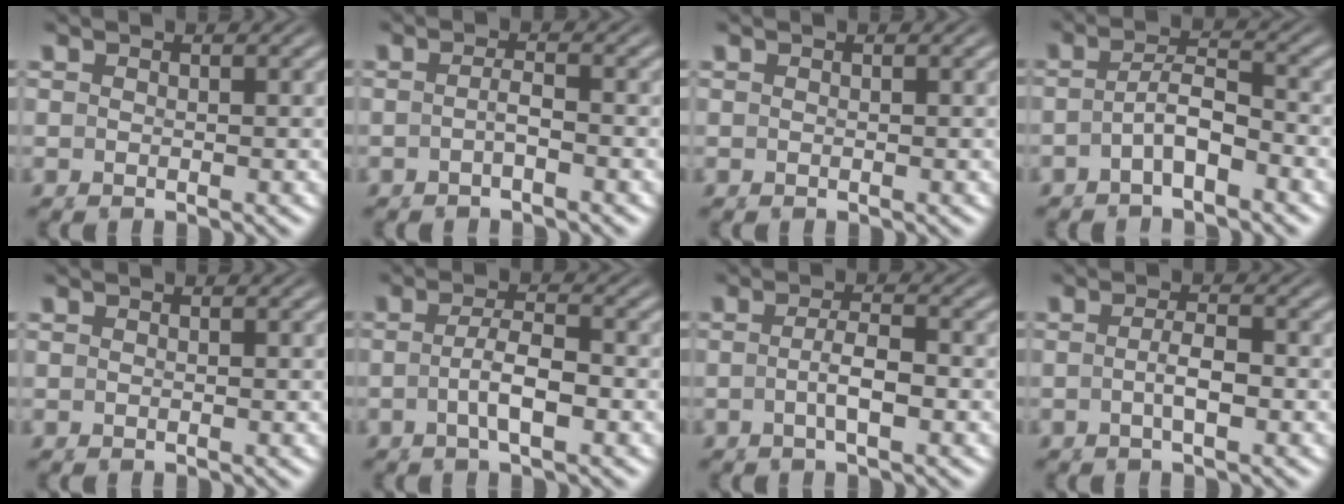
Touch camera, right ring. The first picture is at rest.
{"total": 1.5, "force": [-0.8, -0.3, 1.2], "torque": [-0.019, 0.000, -0.017]}
{"total": 0.0}
{"total": 2.7, "force": [-1.6, 0.7, 2.0], "torque": [-0.033, -0.007, -0.023]}
{"total": 0.0}
{"total": 2.9, "force": [-1.0, 0.2, 2.7], "torque": [-0.043, -0.007, -0.013]}
{"total": 2.3, "force": [-0.8, -0.1, 2.2], "torque": [-0.036, -0.005, -0.012]}
{"total": 2.0, "force": [-0.7, -0.1, 1.9], "torque": [-0.031, -0.004, -0.012]}